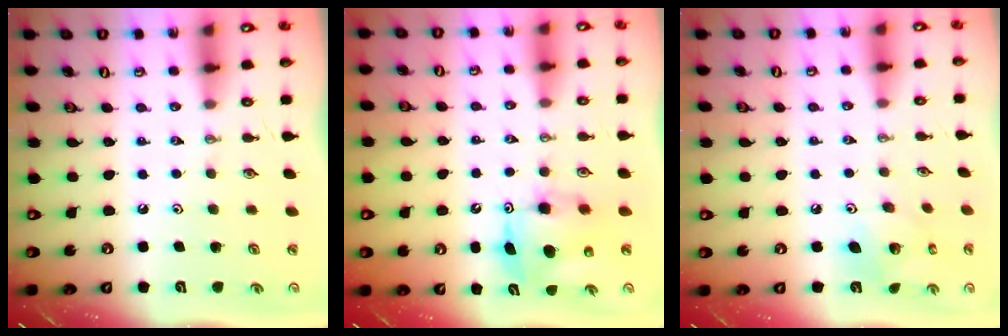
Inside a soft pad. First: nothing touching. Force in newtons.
{"total": 8.1, "press": 8.1, "slide": 0.7}
{"total": 7.8, "press": 7.8, "slide": 0.1}